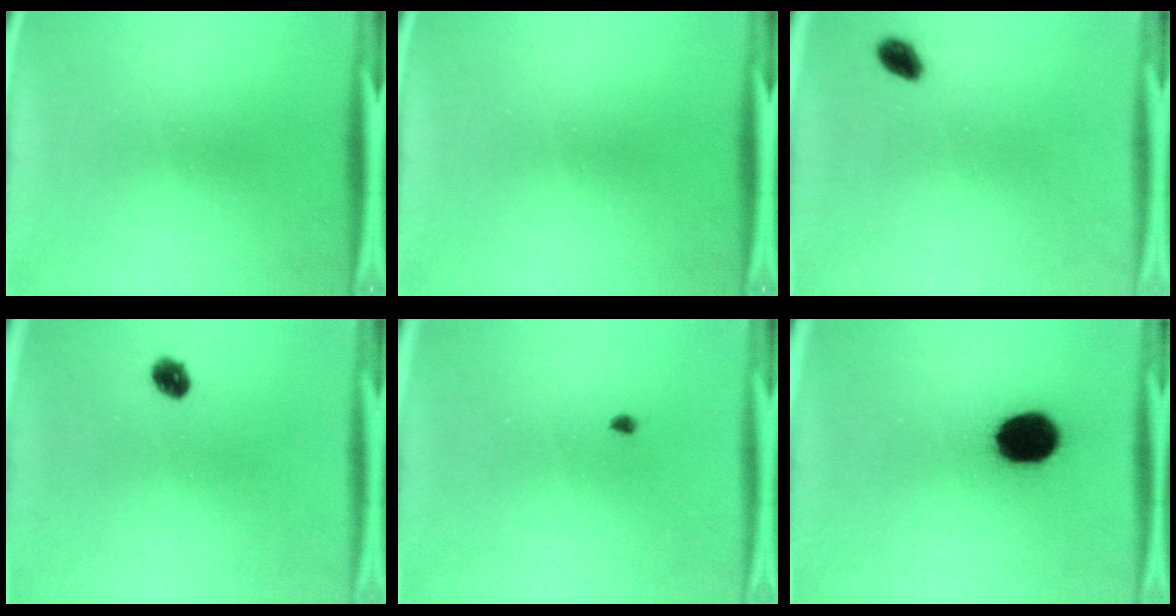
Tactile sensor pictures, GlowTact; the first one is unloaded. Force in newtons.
{"total": 0.0}
{"total": 2.8}
{"total": 3.2}
{"total": 0.7}
{"total": 13.2}